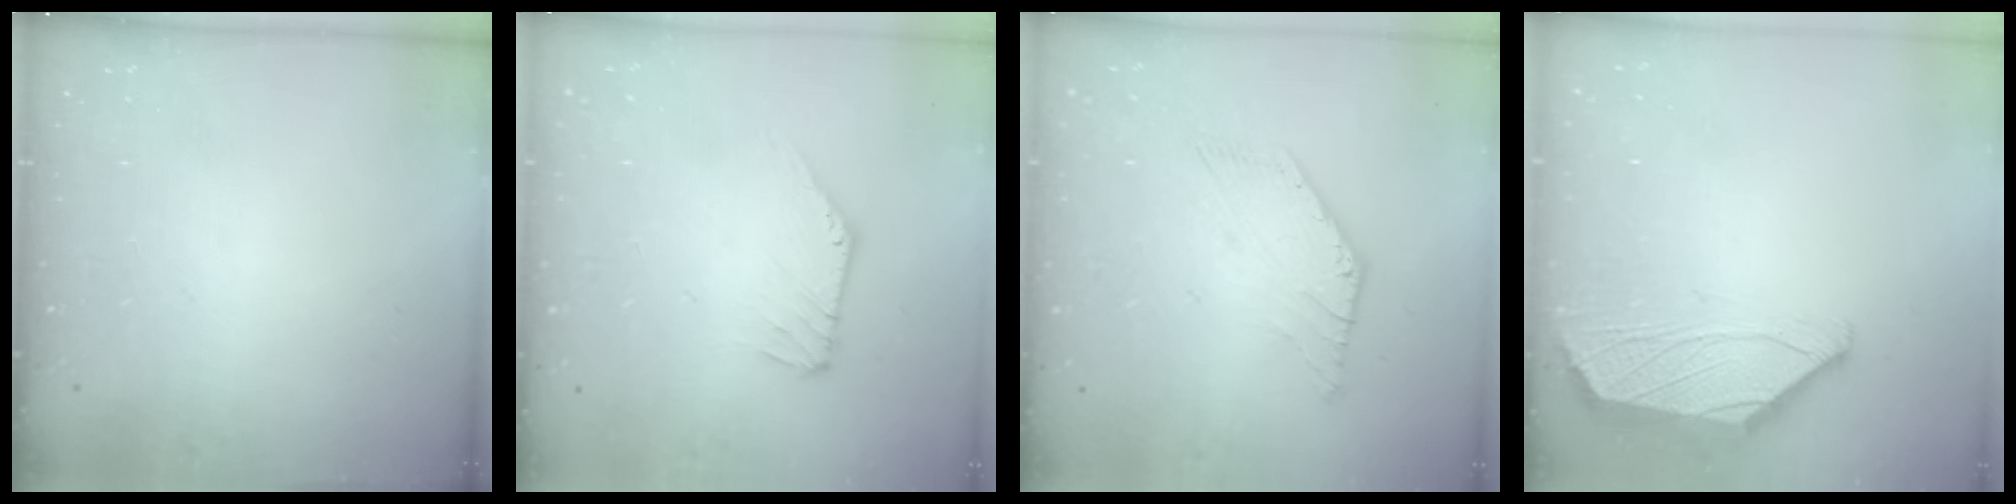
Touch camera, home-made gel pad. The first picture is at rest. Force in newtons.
{"total": 3.5, "press": 3.5, "slide": 0.1}
{"total": 2.4, "press": 2.4, "slide": 0.4}
{"total": 1.8, "press": 1.6, "slide": 0.8}